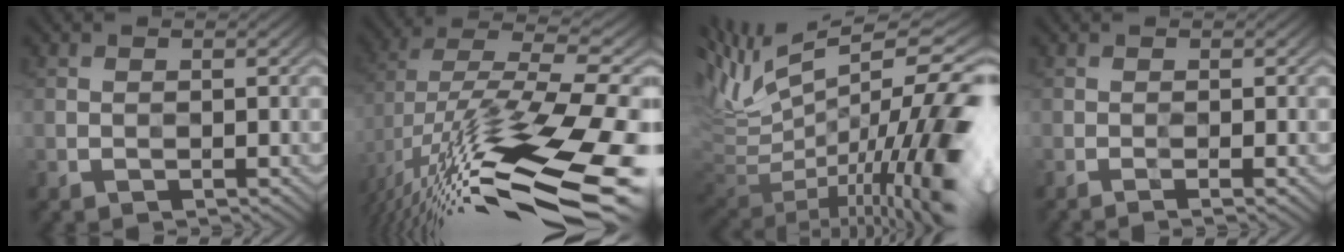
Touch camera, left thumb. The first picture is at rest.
{"total": 17.5, "force": [-7.7, 5.6, 14.7], "torque": [-0.277, -0.014, -0.122]}
{"total": 15.9, "force": [-1.3, 5.9, 14.7], "torque": [-0.230, -0.010, -0.004]}
{"total": 1.7, "force": [-0.8, -0.3, 1.5], "torque": [-0.032, 0.003, -0.016]}